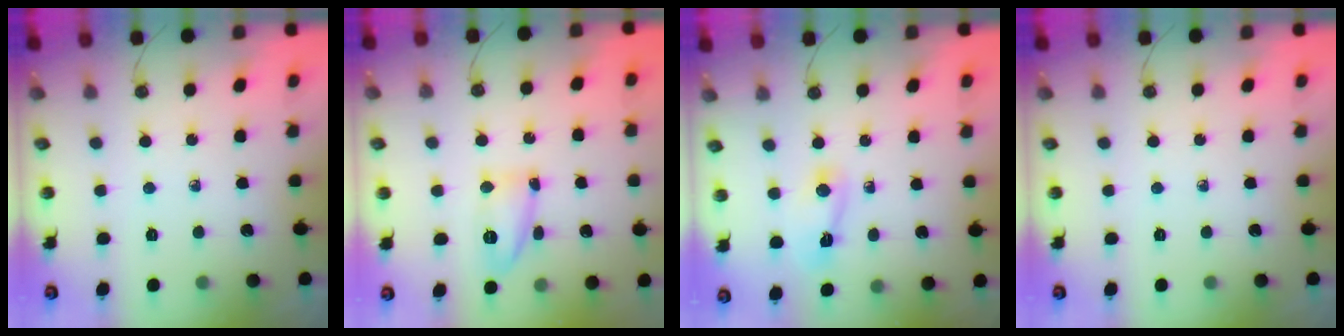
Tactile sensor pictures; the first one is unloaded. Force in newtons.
{"total": 9.9, "press": 9.6, "slide": 2.3}
{"total": 3.4, "press": 3.4, "slide": 0.4}
{"total": 0.0}